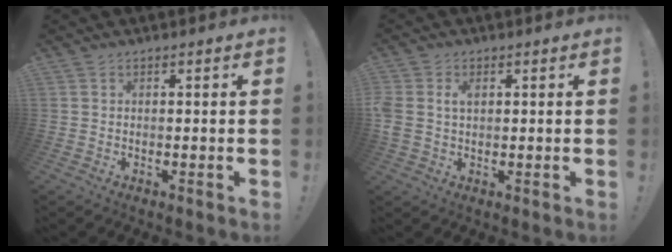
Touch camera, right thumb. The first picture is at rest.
{"total": 3.4, "force": [1.0, 2.5, 2.2], "torque": [-0.039, 0.001, 0.018]}